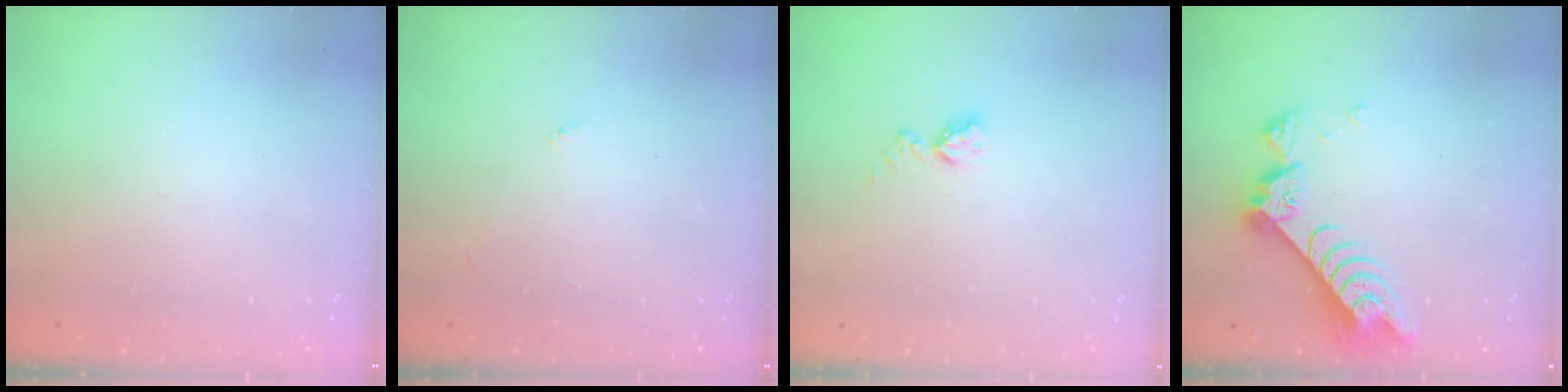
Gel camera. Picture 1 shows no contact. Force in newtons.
{"total": 3.7, "press": 3.7, "slide": 0.5}
{"total": 5.7, "press": 5.6, "slide": 0.7}
{"total": 9.2, "press": 9.1, "slide": 0.8}